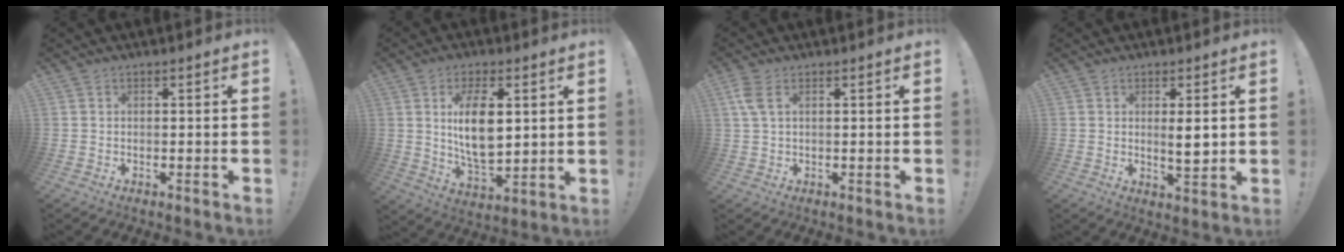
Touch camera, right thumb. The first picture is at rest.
{"total": 13.1, "force": [3.1, 6.7, 10.9], "torque": [-0.198, -0.014, 0.048]}
{"total": 4.0, "force": [1.7, 1.6, 3.3], "torque": [-0.068, 0.002, 0.032]}
{"total": 4.7, "force": [0.9, 0.8, 4.5], "torque": [-0.061, -0.016, 0.011]}